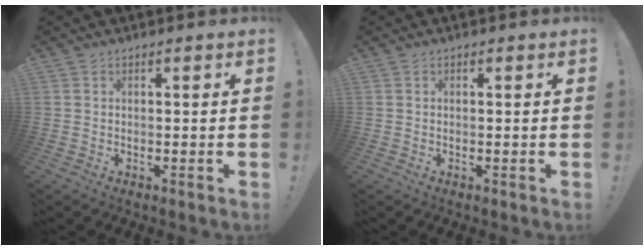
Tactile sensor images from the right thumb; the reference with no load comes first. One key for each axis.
{"total": 0.0}